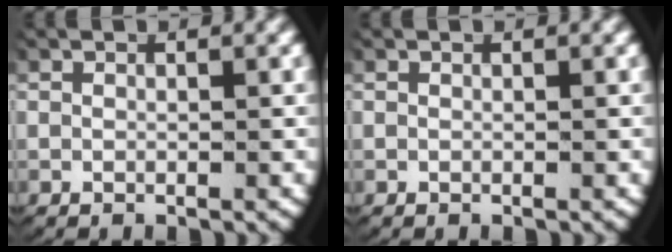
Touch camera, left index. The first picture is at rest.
{"total": 0.0}